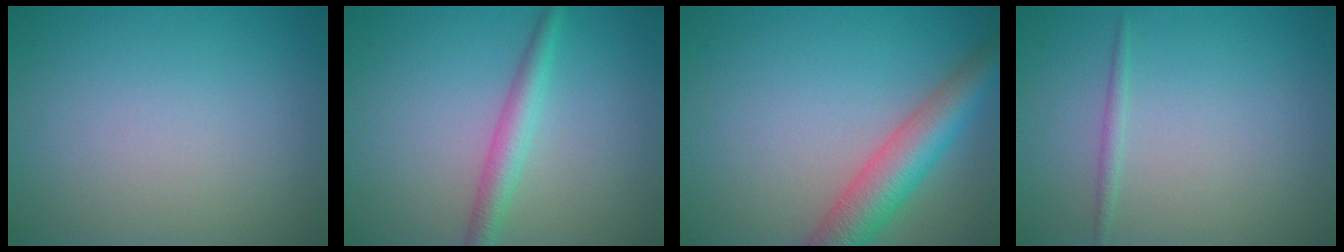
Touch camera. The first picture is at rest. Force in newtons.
{"total": 2.6, "press": 2.6, "slide": 0.1}
{"total": 5.9, "press": 5.9, "slide": 0.2}
{"total": 0.8, "press": 0.8, "slide": 0.1}